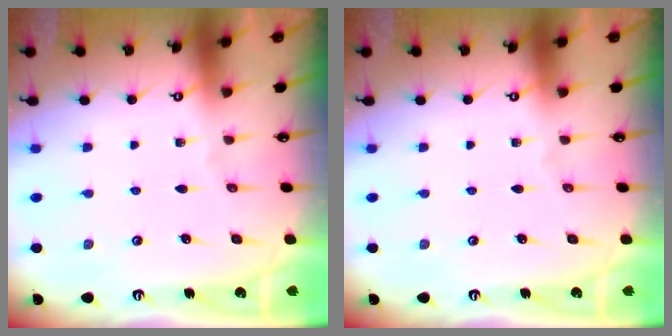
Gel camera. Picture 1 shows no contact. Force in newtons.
{"total": 0.0}